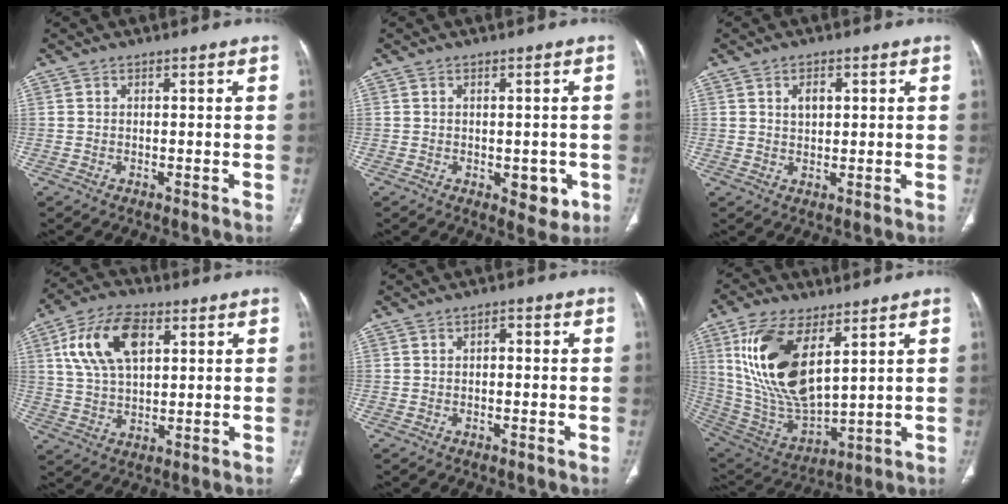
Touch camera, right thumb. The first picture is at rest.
{"total": 4.9, "force": [-1.3, 2.8, 3.8], "torque": [-0.022, -0.004, -0.009]}
{"total": 3.3, "force": [1.1, 2.0, 2.3], "torque": [-0.031, -0.004, 0.019]}
{"total": 13.5, "force": [4.6, 7.5, 10.2], "torque": [-0.189, 0.001, 0.086]}
{"total": 1.6, "force": [0.1, 1.0, 1.2], "torque": [-0.011, 0.005, -0.003]}
{"total": 19.8, "force": [7.4, 9.2, 15.9], "torque": [-0.301, -0.030, 0.155]}